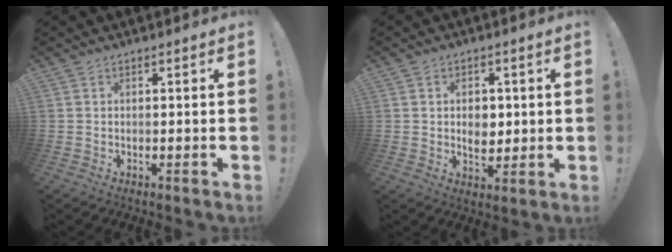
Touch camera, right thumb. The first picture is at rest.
{"total": 5.9, "force": [0.5, 4.8, 3.4], "torque": [-0.035, 0.000, 0.007]}